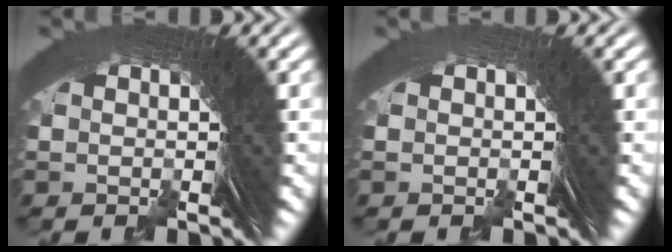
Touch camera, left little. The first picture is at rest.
{"total": 0.6, "force": [-0.4, -0.2, -0.4], "torque": [0.008, 0.003, -0.009]}